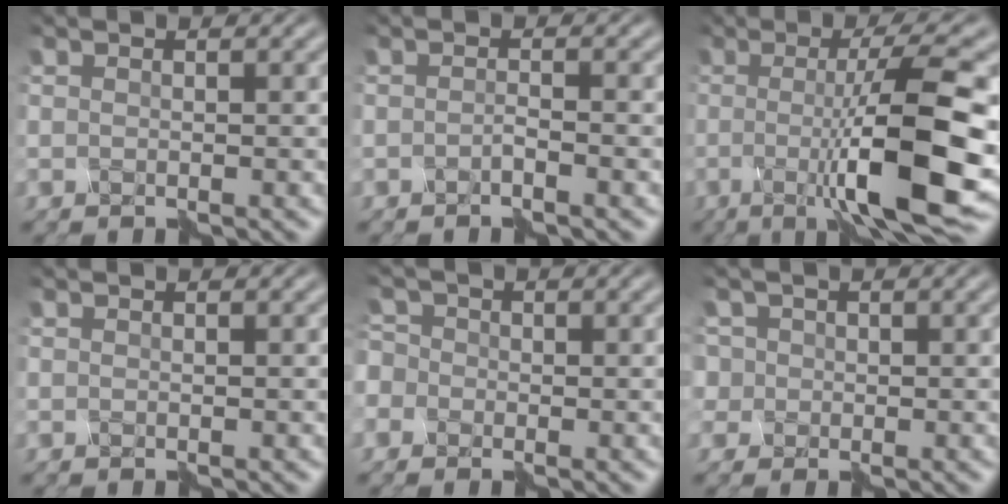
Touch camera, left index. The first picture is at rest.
{"total": 0.9, "force": [-0.7, -0.5, 0.2], "torque": [-0.013, 0.003, -0.016]}
{"total": 10.6, "force": [-1.6, 1.9, 10.3], "torque": [-0.149, -0.006, -0.030]}
{"total": 0.0}
{"total": 3.7, "force": [-1.3, 3.3, 1.2], "torque": [-0.043, 0.019, -0.039]}
{"total": 3.1, "force": [0.8, 3.0, 0.8], "torque": [-0.030, 0.024, -0.017]}